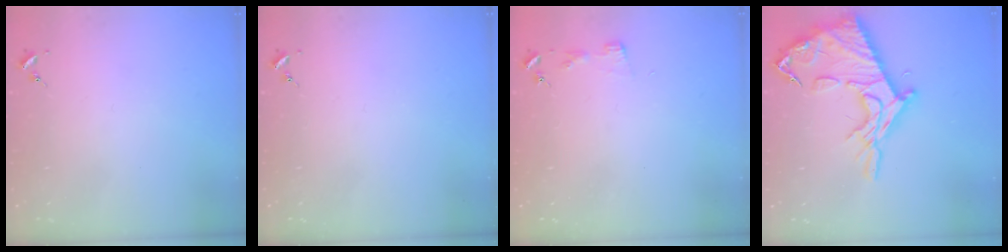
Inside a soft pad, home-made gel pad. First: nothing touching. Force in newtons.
{"total": 0.0}
{"total": 2.9, "press": 2.9, "slide": 0.3}
{"total": 19.4, "press": 19.4, "slide": 1.4}